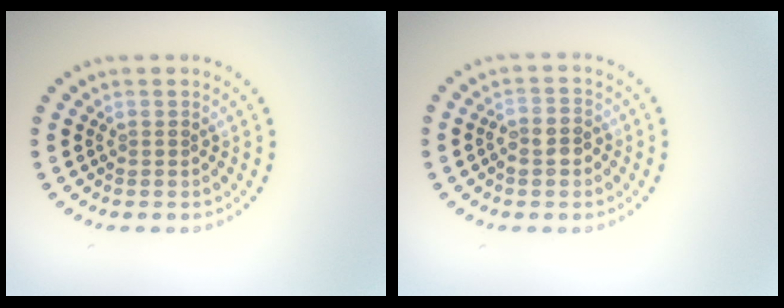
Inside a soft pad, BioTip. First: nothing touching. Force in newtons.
{"total": 2.3, "press": 2.1, "slide": 0.8}